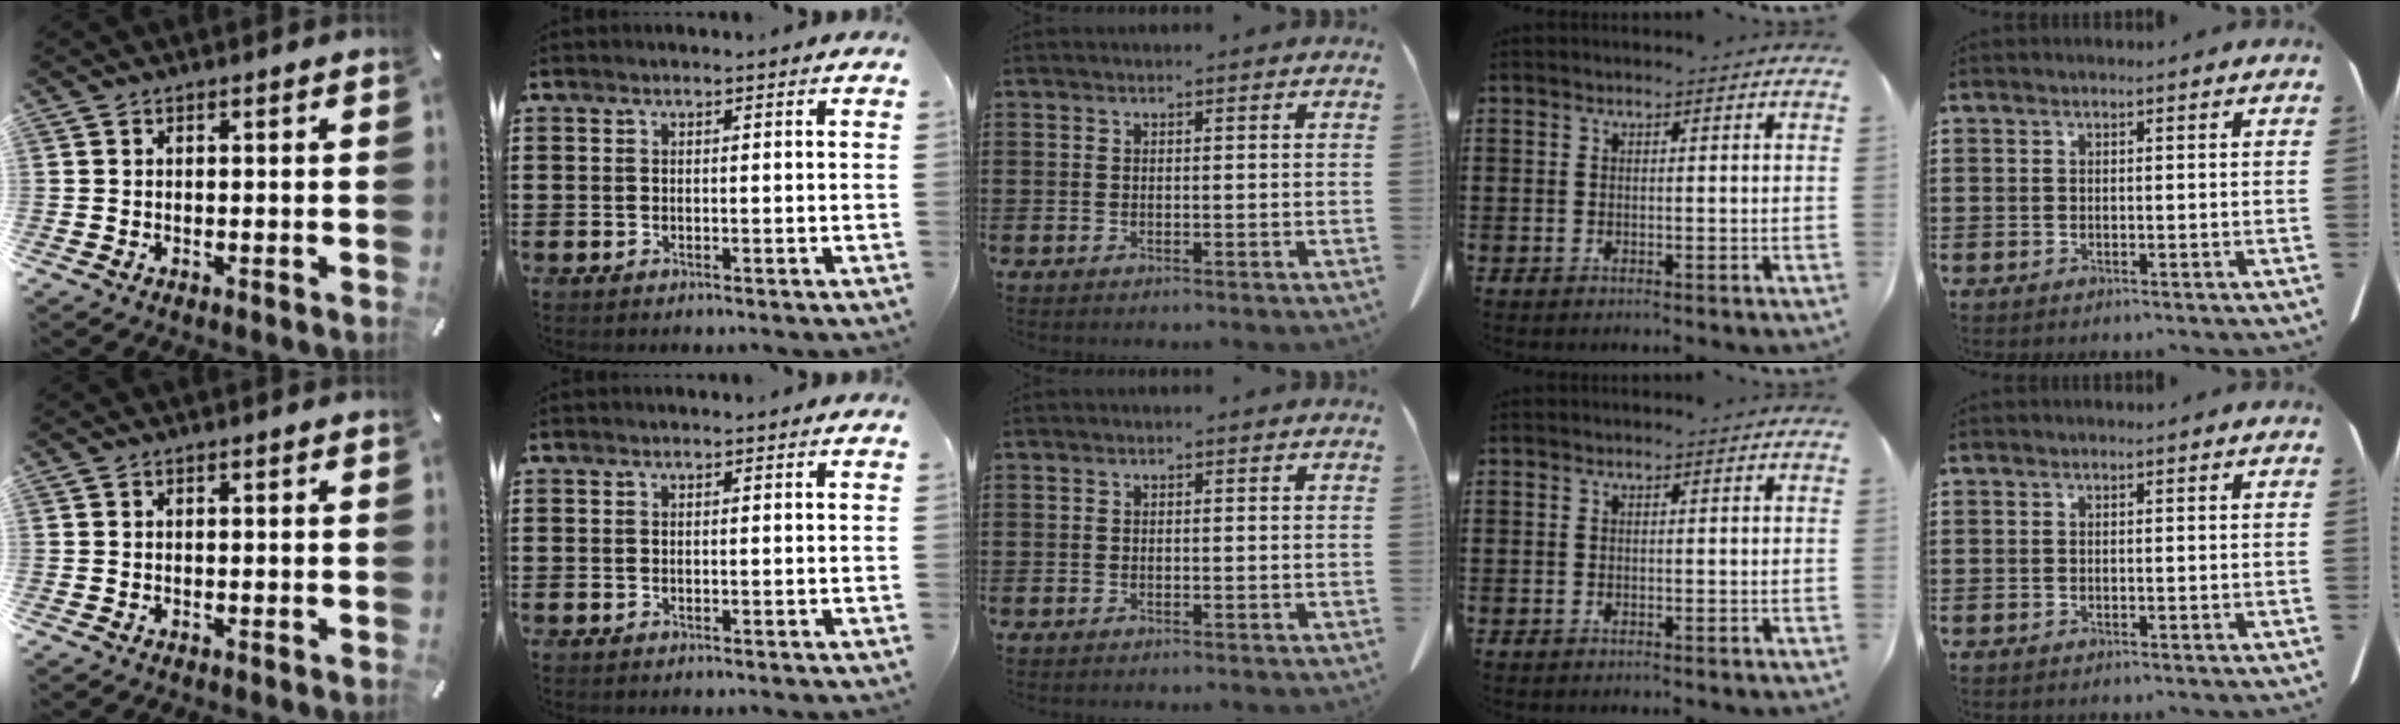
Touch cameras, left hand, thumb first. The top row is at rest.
{}